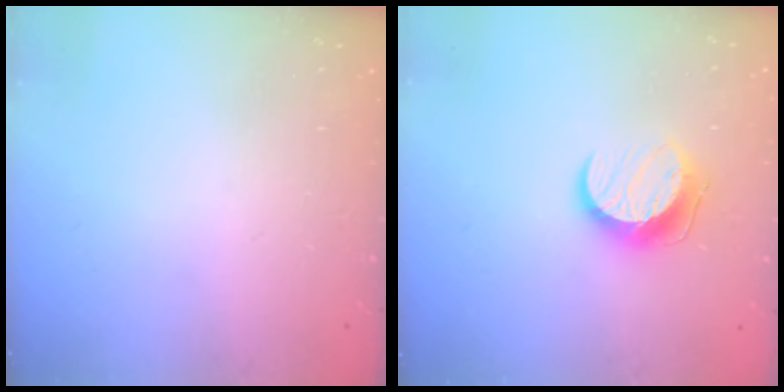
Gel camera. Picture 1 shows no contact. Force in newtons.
{"total": 11.6, "press": 11.6, "slide": 0.5}